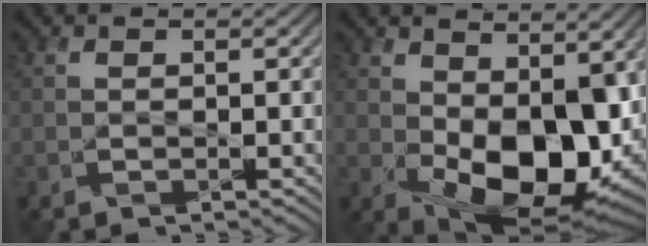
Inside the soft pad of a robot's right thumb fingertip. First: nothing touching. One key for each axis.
{"total": 14.2, "fx": 0.0, "fy": 8.2, "fz": 11.6, "tx": -0.193, "ty": -0.029, "tz": 0.011}